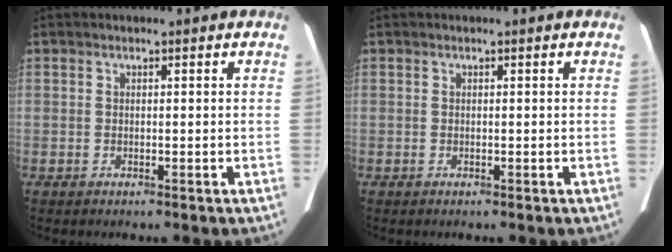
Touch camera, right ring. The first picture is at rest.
{"total": 0.0}